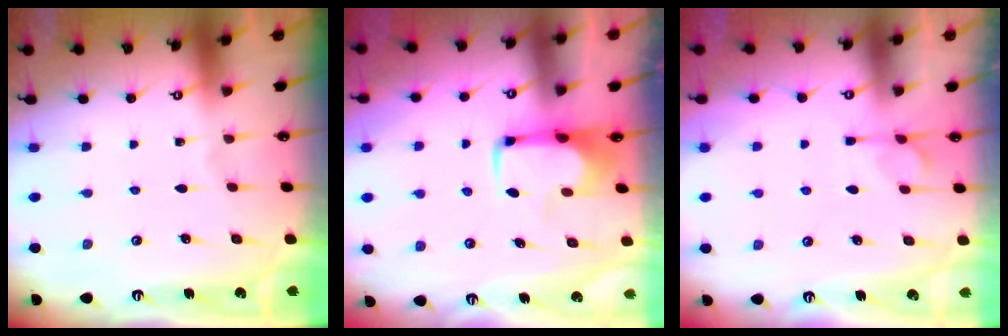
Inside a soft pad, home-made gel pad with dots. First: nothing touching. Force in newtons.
{"total": 1.8, "press": 1.7, "slide": 0.4}
{"total": 3.8, "press": 3.6, "slide": 1.4}